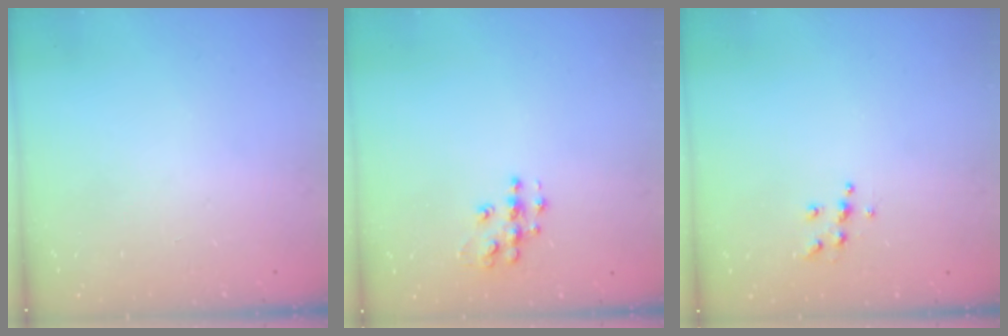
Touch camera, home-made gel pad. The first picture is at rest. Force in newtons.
{"total": 7.9, "press": 7.9, "slide": 0.3}
{"total": 5.9, "press": 5.9, "slide": 0.5}